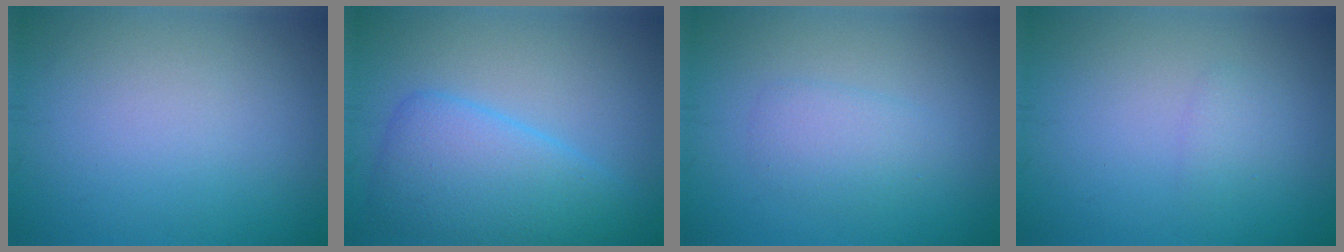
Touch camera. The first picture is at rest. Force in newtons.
{"total": 5.5, "press": 5.5, "slide": 0.2}
{"total": 1.9, "press": 1.9, "slide": 0.1}
{"total": 1.0, "press": 1.0, "slide": 0.1}